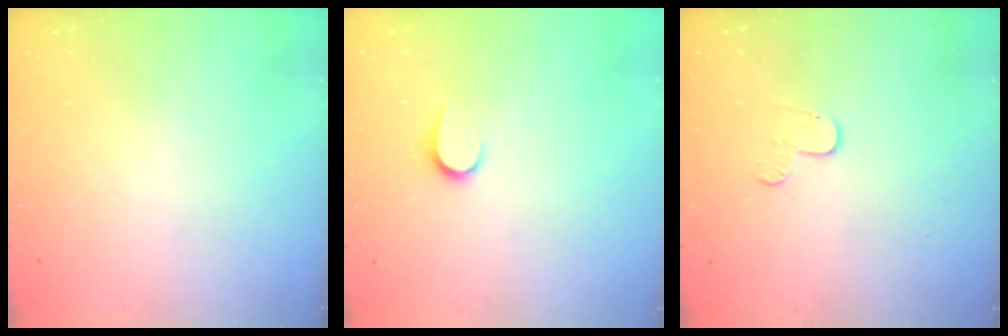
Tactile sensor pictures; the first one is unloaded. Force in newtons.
{"total": 5.6, "press": 5.5, "slide": 0.6}
{"total": 4.5, "press": 4.5, "slide": 0.4}